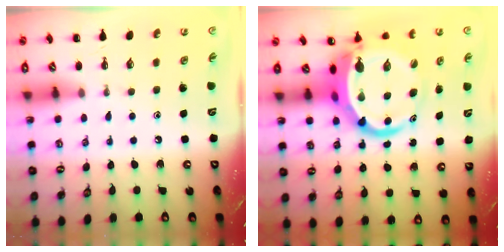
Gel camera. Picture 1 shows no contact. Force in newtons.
{"total": 11.2, "press": 10.8, "slide": 3.0}